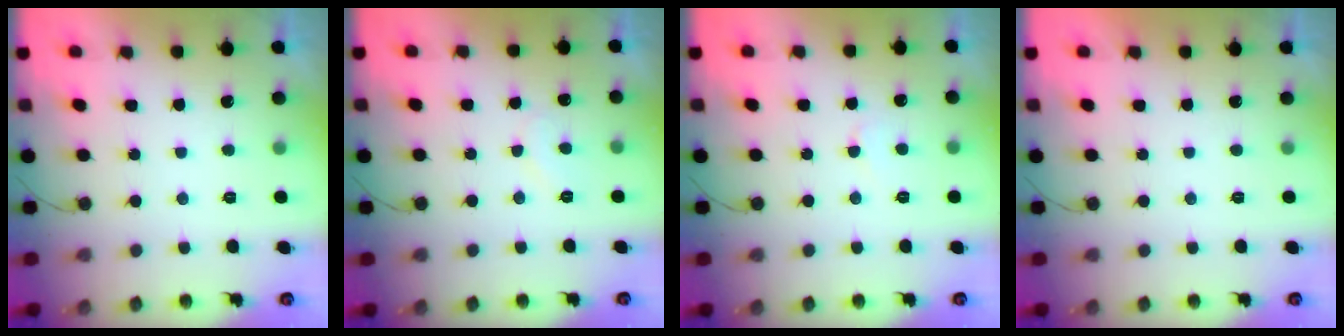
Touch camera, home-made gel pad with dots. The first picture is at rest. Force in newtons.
{"total": 6.2, "press": 6.1, "slide": 0.6}
{"total": 3.5, "press": 3.4, "slide": 0.4}
{"total": 1.6, "press": 1.6, "slide": 0.0}